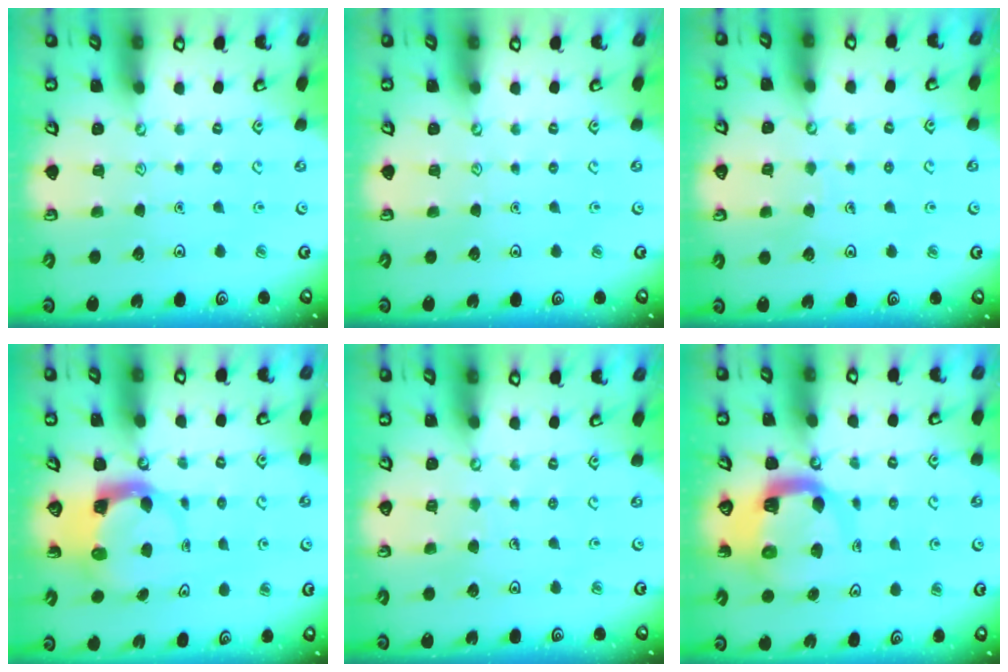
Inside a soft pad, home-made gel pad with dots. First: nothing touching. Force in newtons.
{"total": 0.0}
{"total": 3.4, "press": 3.4, "slide": 0.3}
{"total": 3.8, "press": 3.8, "slide": 0.6}
{"total": 3.3, "press": 3.3, "slide": 0.2}
{"total": 9.0, "press": 9.0, "slide": 1.2}